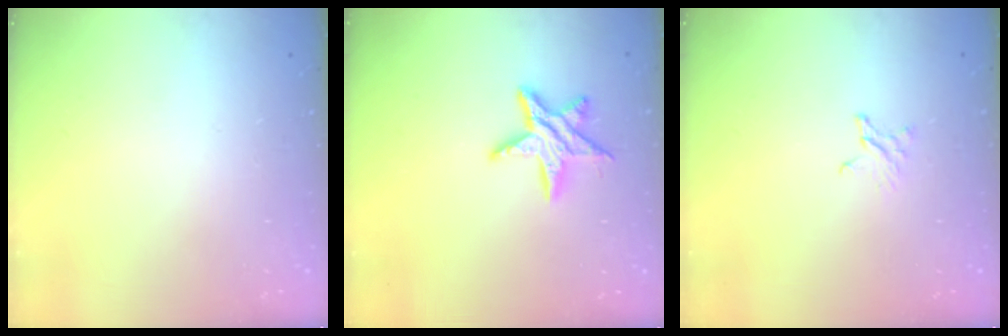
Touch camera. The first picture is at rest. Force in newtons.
{"total": 10.6, "press": 10.6, "slide": 0.5}
{"total": 1.9, "press": 1.9, "slide": 0.3}